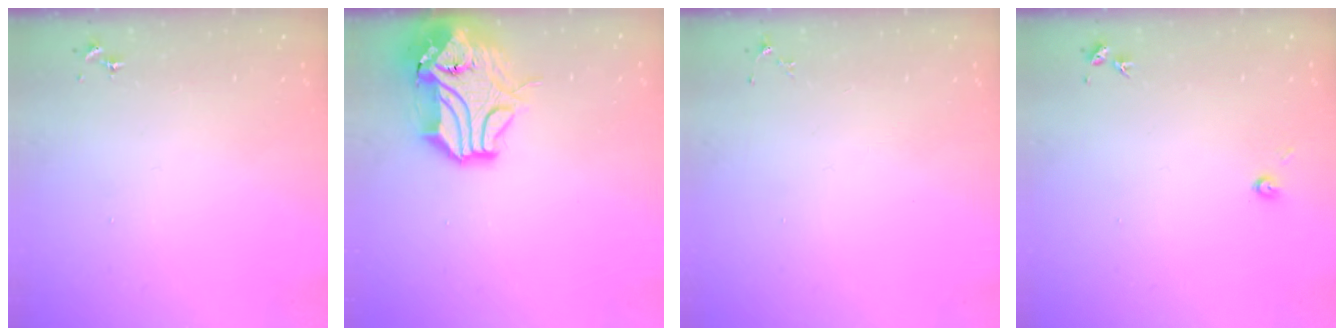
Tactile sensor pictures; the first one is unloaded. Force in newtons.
{"total": 16.2, "press": 16.1, "slide": 2.2}
{"total": 3.5, "press": 3.5, "slide": 0.5}
{"total": 3.9, "press": 3.9, "slide": 0.5}